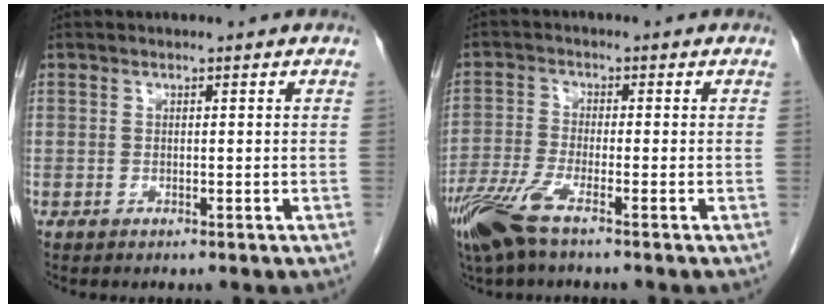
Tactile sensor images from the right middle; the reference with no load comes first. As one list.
[{"total": 7.0, "force": [-4.6, 0.8, 5.3], "torque": [-0.119, -0.016, -0.095]}]